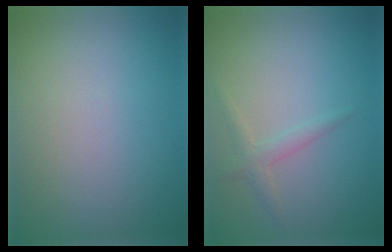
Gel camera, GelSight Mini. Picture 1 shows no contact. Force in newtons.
{"total": 1.4, "press": 1.4, "slide": 0.0}